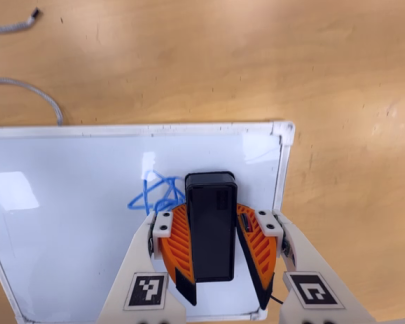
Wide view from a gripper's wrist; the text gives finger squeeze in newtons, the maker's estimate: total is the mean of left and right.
{"total": 11.6, "left": 13.6, "right": 9.7}